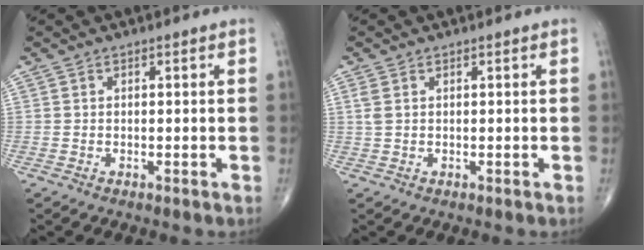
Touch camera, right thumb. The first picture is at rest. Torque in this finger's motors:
{"motor_torque": [0.01, 0.01, 0.21, 0.23, 0.01]}